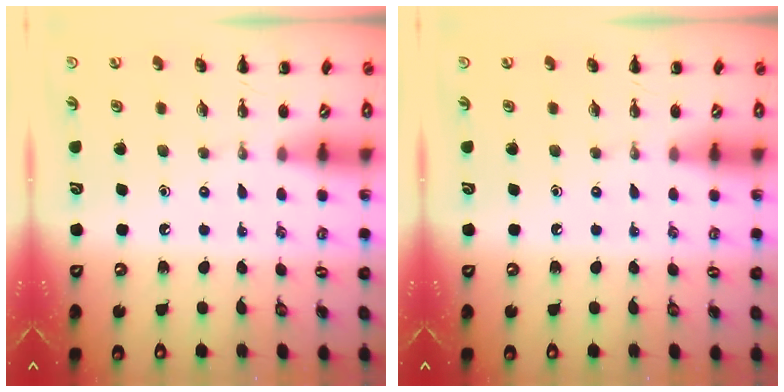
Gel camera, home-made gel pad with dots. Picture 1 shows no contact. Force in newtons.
{"total": 0.0}